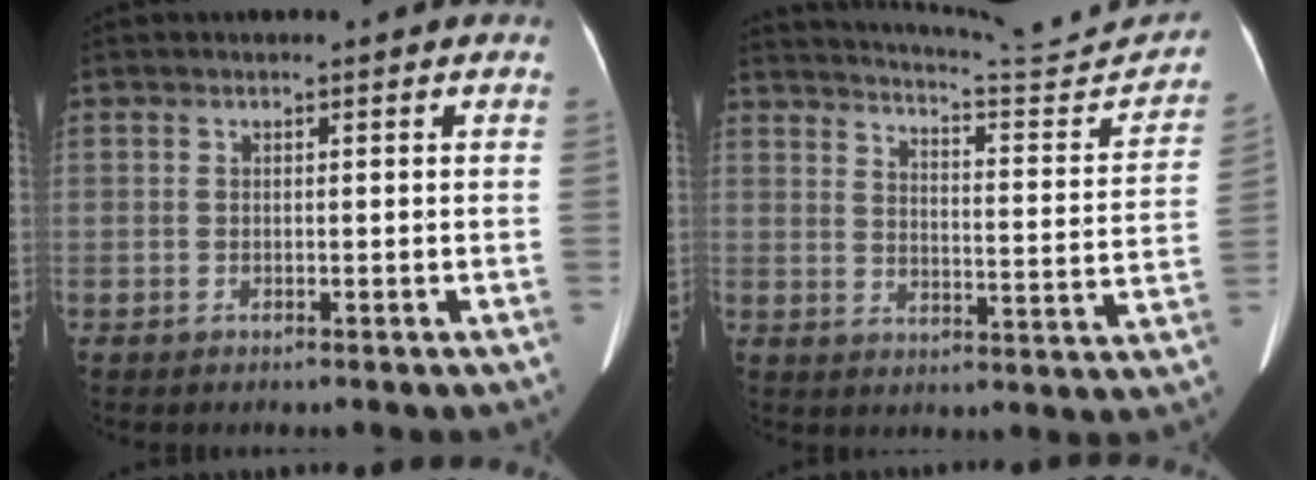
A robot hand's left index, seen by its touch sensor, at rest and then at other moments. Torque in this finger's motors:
{"motor_torque": [-0.33, -1.67, -0.29, -0.01]}